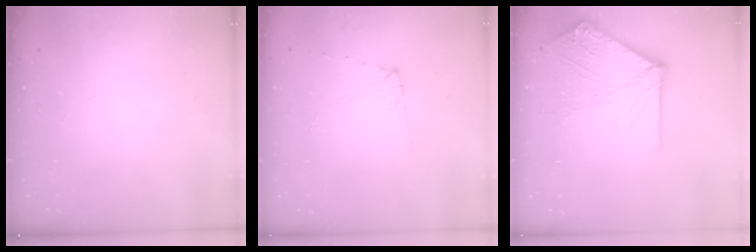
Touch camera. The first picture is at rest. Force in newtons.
{"total": 5.3, "press": 5.3, "slide": 0.6}
{"total": 12.5, "press": 12.4, "slide": 1.9}